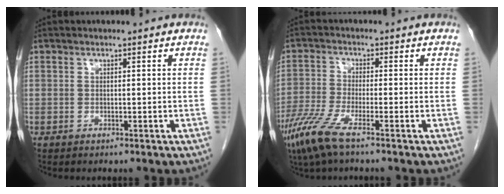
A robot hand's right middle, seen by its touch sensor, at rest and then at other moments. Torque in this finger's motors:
{"motor_torque": [1.21, -0.93, 0.49, 0.16]}